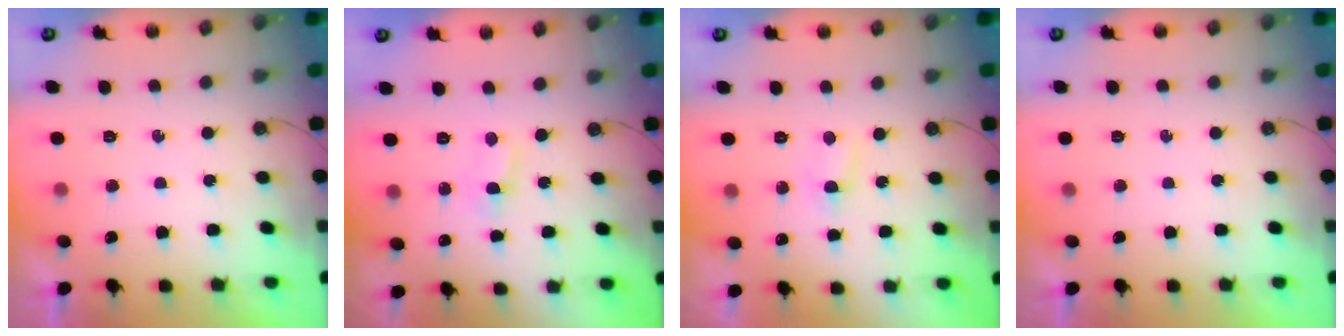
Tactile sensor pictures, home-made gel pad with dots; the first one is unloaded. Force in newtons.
{"total": 1.4, "press": 1.4, "slide": 0.3}
{"total": 2.8, "press": 2.8, "slide": 0.4}
{"total": 0.0}